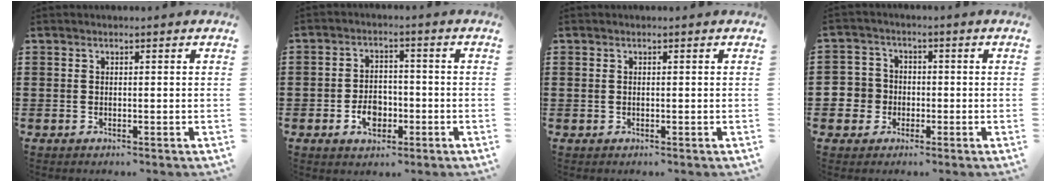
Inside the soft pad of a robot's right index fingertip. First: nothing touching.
{"total": 4.9, "force": [-1.8, 3.4, 3.0], "torque": [-0.055, 0.001, -0.036]}
{"total": 0.0}
{"total": 4.9, "force": [-1.0, 4.7, 0.9], "torque": [-0.050, 0.009, -0.026]}